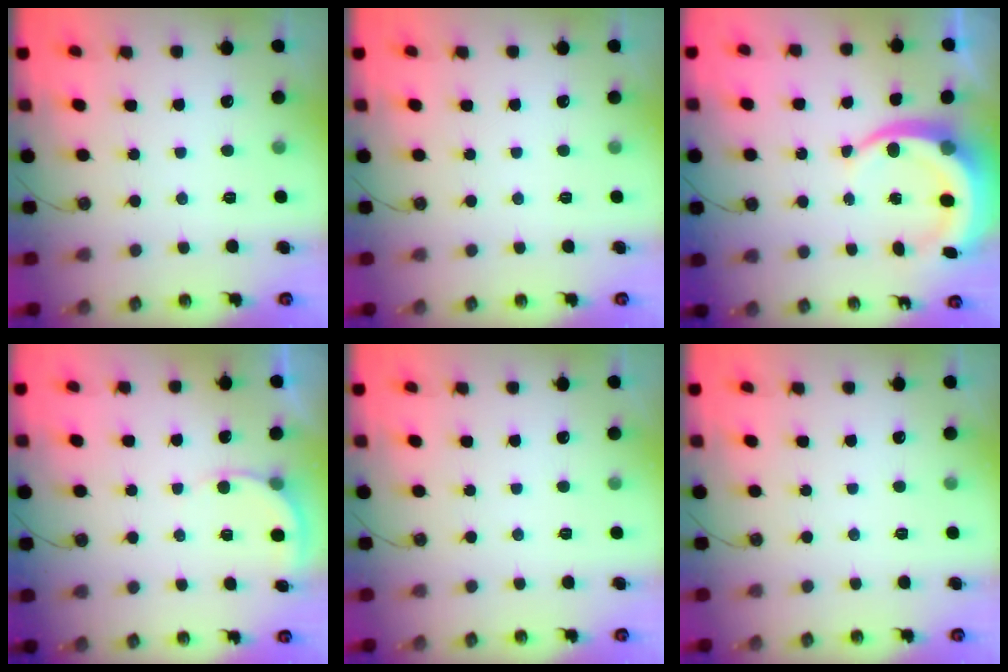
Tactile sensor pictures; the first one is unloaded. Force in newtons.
{"total": 0.0}
{"total": 9.4, "press": 9.3, "slide": 1.3}
{"total": 3.1, "press": 3.1, "slide": 0.3}
{"total": 0.0}
{"total": 0.0}